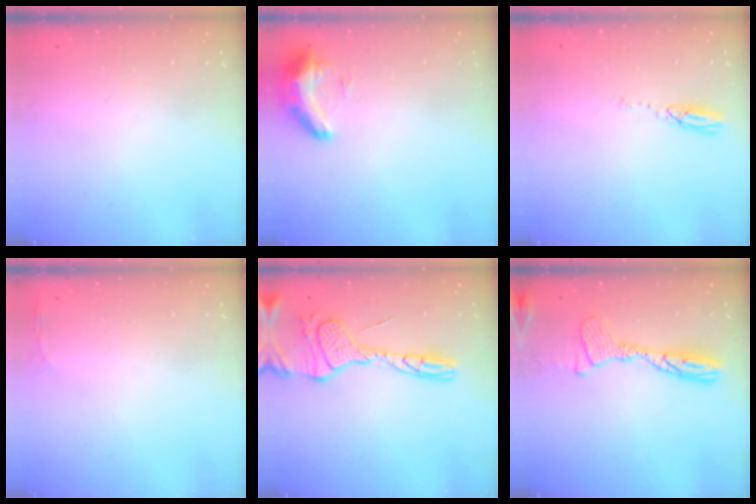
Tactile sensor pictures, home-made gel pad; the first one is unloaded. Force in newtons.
{"total": 14.6, "press": 10.5, "slide": 10.2}
{"total": 3.7, "press": 3.7, "slide": 0.1}
{"total": 2.8, "press": 2.6, "slide": 0.9}
{"total": 17.0, "press": 17.0, "slide": 1.6}
{"total": 13.5, "press": 13.5, "slide": 1.3}